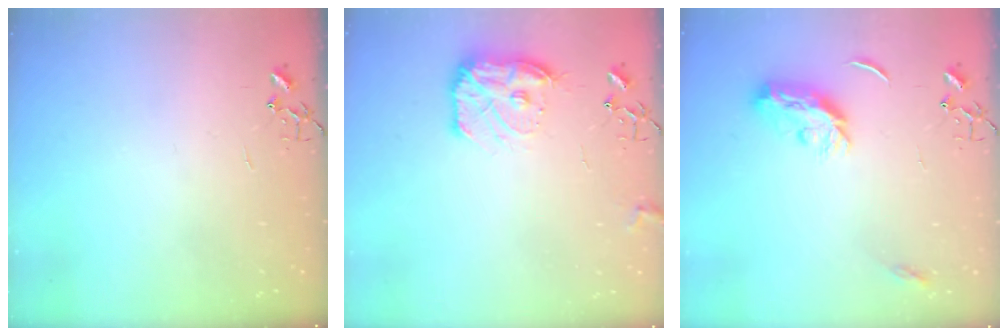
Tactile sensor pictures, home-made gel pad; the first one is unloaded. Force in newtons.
{"total": 12.6, "press": 12.6, "slide": 0.6}
{"total": 9.9, "press": 9.9, "slide": 0.3}